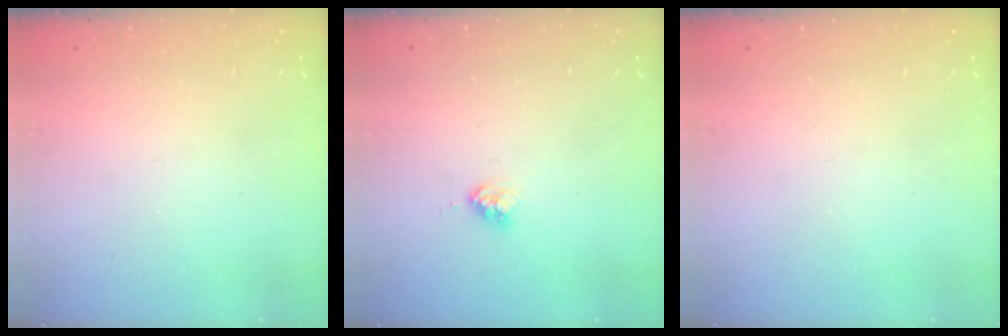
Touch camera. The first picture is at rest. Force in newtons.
{"total": 2.4, "press": 2.3, "slide": 0.4}
{"total": 0.0}